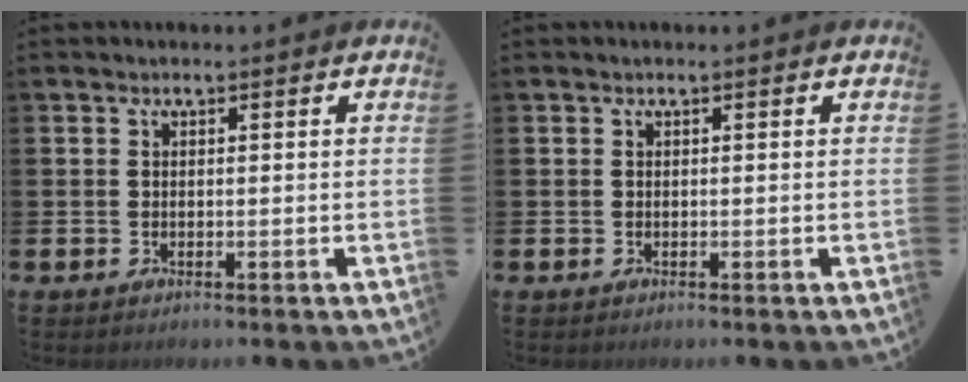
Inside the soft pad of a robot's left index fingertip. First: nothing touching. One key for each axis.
{"total": 0.0}